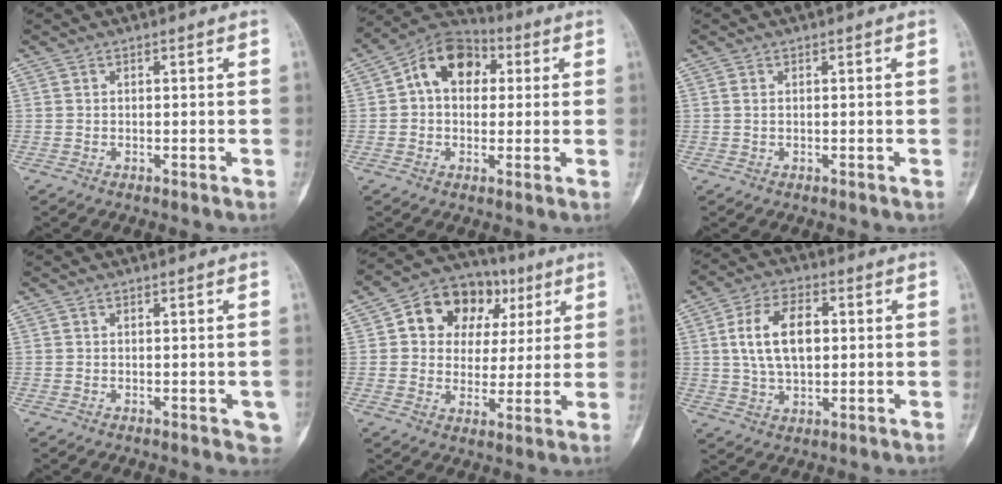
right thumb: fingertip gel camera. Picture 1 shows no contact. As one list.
[{"total": 11.9, "force": [2.5, 8.6, 7.8], "torque": [-0.096, 0.025, 0.027]}, {"total": 0.5, "force": [0.1, 0.3, 0.4], "torque": [-0.012, -0.001, 0.001]}, {"total": 2.5, "force": [-0.4, 1.3, 2.1], "torque": [-0.003, 0.000, -0.003]}, {"total": 15.3, "force": [5.1, 11.8, 8.3], "torque": [-0.074, 0.014, 0.078]}, {"total": 11.5, "force": [1.6, 6.7, 9.2], "torque": [-0.152, 0.007, 0.031]}]